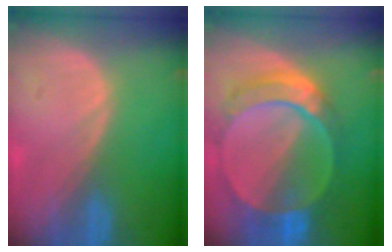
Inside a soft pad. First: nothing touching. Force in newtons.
{"total": 9.7, "press": 8.4, "slide": 4.8}